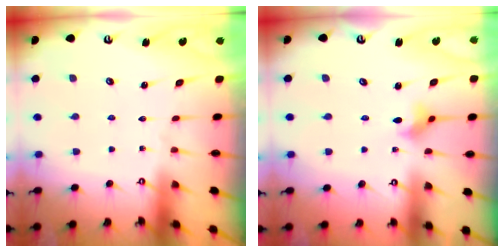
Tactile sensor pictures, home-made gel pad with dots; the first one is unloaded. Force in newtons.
{"total": 3.4, "press": 3.4, "slide": 0.6}